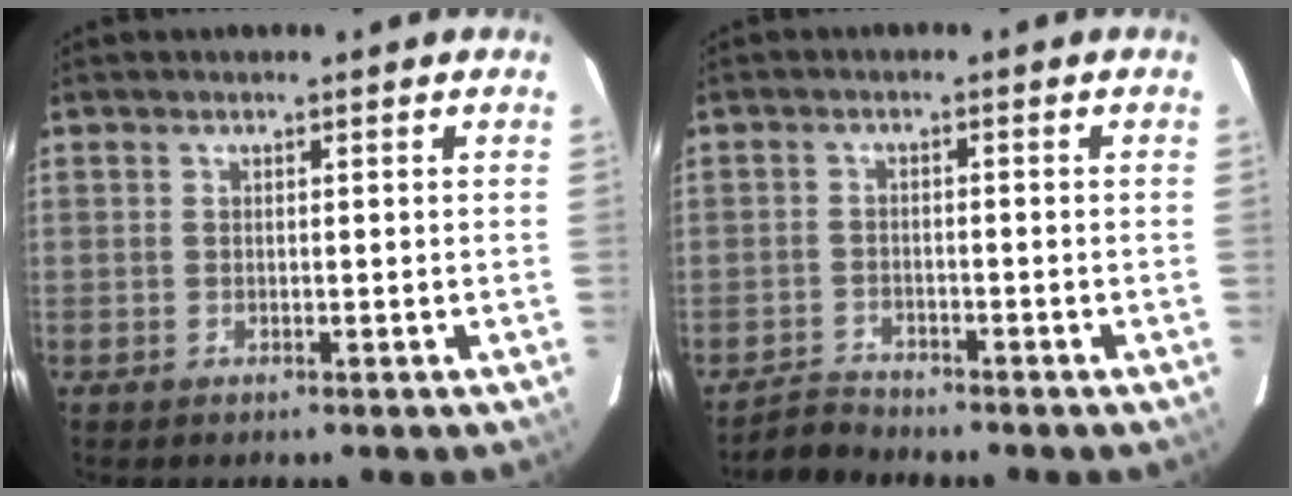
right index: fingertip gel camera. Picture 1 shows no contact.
{"total": 3.1, "force": [-3.0, 0.6, -0.4], "torque": [-0.003, 0.005, -0.061]}